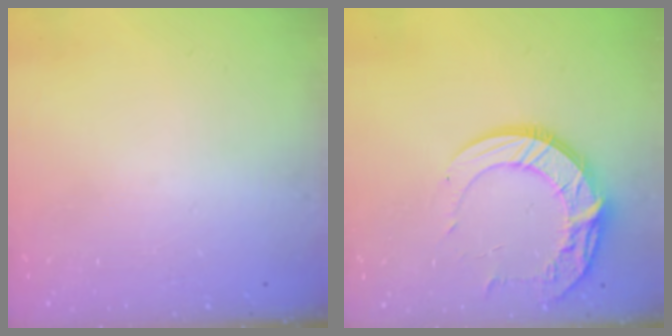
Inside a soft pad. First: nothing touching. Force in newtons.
{"total": 13.6, "press": 13.5, "slide": 1.2}